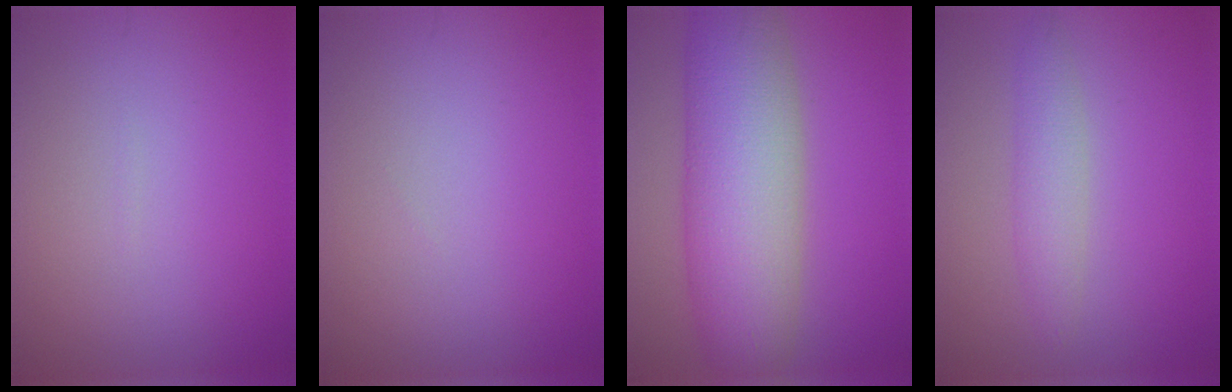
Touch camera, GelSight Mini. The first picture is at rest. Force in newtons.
{"total": 0.0}
{"total": 10.8, "press": 10.8, "slide": 0.5}
{"total": 2.5, "press": 2.5, "slide": 0.0}